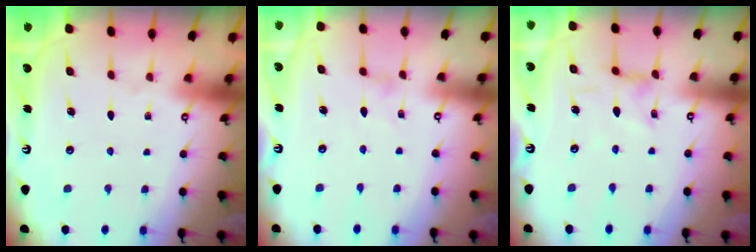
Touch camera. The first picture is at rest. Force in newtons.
{"total": 0.0}
{"total": 1.3, "press": 1.2, "slide": 0.4}